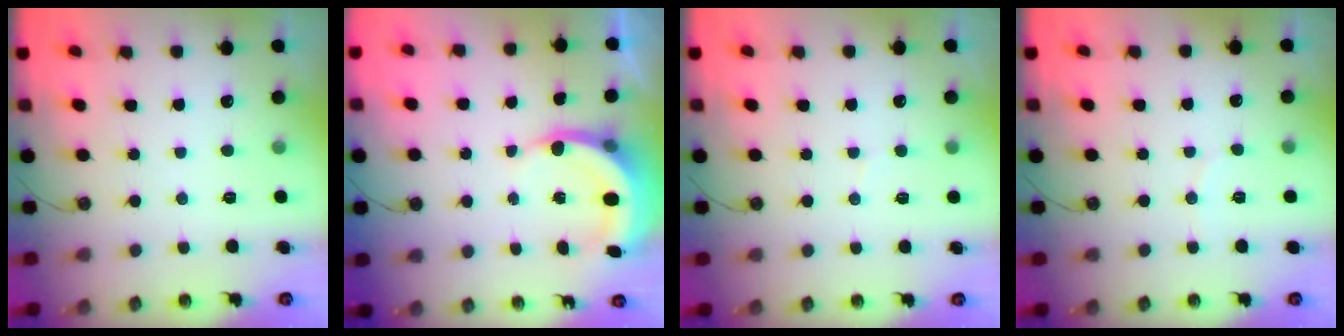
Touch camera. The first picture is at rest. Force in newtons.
{"total": 5.7, "press": 5.7, "slide": 0.6}
{"total": 4.4, "press": 4.4, "slide": 0.5}
{"total": 2.3, "press": 2.3, "slide": 0.2}